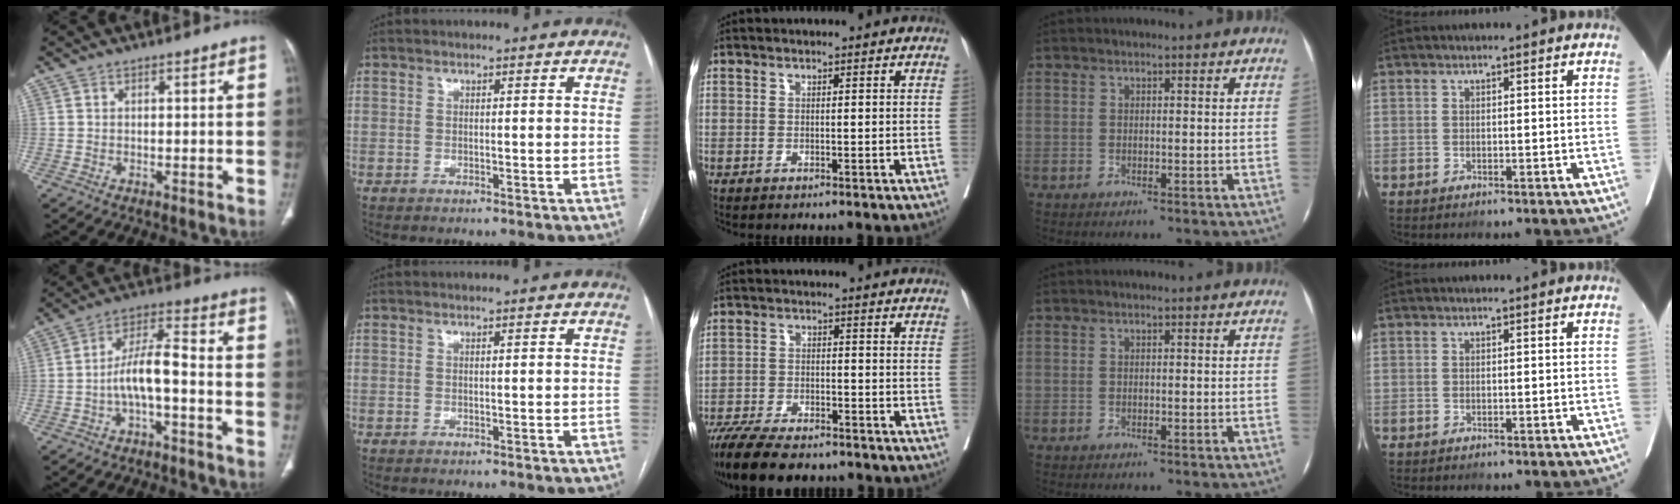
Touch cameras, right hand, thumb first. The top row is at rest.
{"thumb": {"total": 7.9, "force": [-2.4, 2.5, 7.1], "torque": [-0.137, 0.042, -0.047]}, "middle": {"total": 13.0, "force": [-11.0, 3.2, 6.2], "torque": [-0.106, -0.016, -0.174]}}